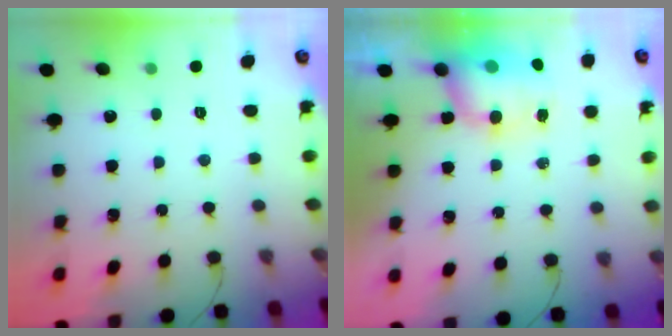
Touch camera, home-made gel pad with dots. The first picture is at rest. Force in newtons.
{"total": 8.9, "press": 8.7, "slide": 1.7}